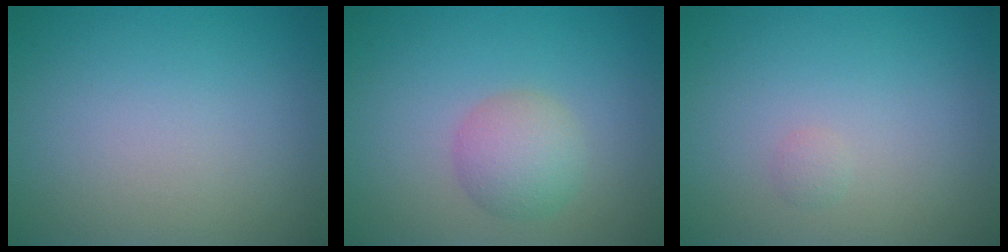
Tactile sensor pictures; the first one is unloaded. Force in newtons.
{"total": 3.1, "press": 3.1, "slide": 0.0}
{"total": 0.6, "press": 0.6, "slide": 0.0}